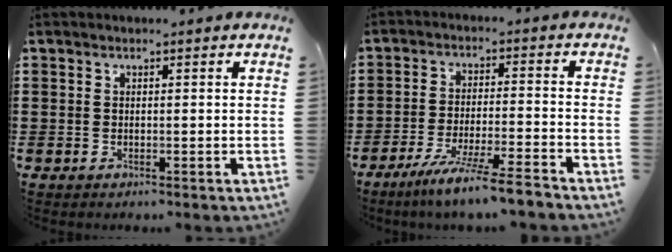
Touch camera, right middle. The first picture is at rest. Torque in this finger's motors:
{"motor_torque": [2.14, 0.00, 0.40, 0.19]}